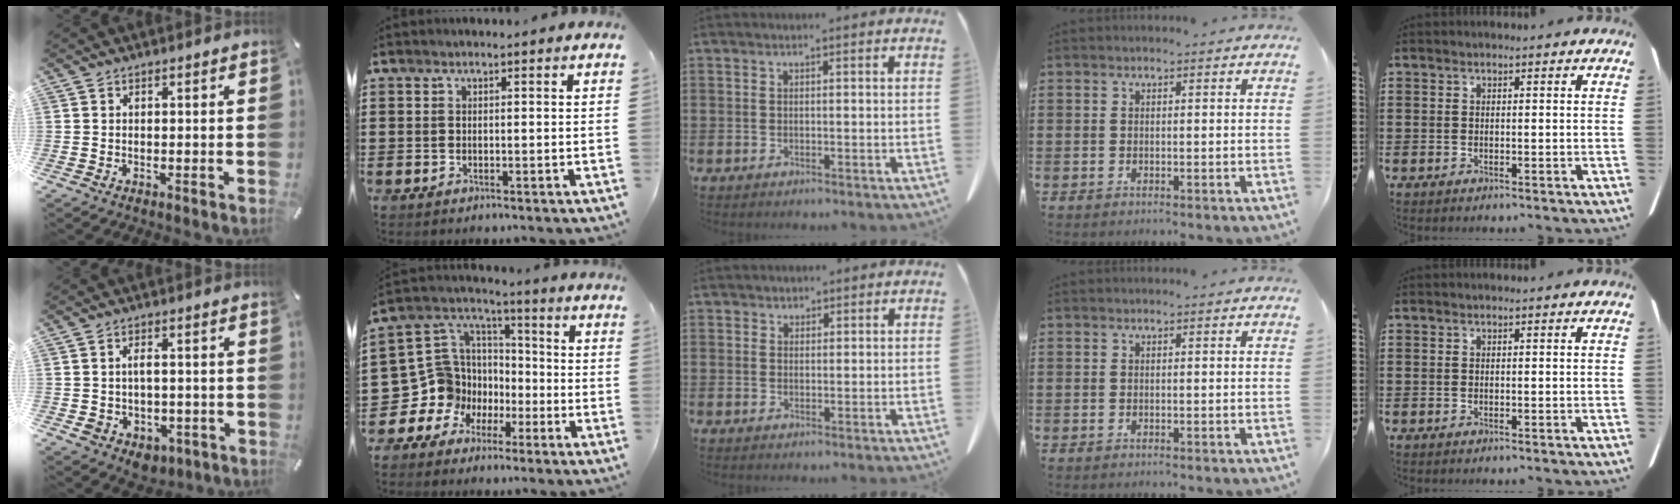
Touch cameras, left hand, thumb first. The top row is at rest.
{"thumb": {"total": 5.1, "force": [-0.3, 4.0, 3.1], "torque": [-0.052, 0.005, -0.004]}, "index": {"total": 9.3, "force": [-2.7, 8.9, 0.5], "torque": [-0.068, -0.013, -0.046]}, "middle": {"total": 1.4, "force": [1.3, 0.7, -0.1], "torque": [-0.003, 0.001, 0.026]}}